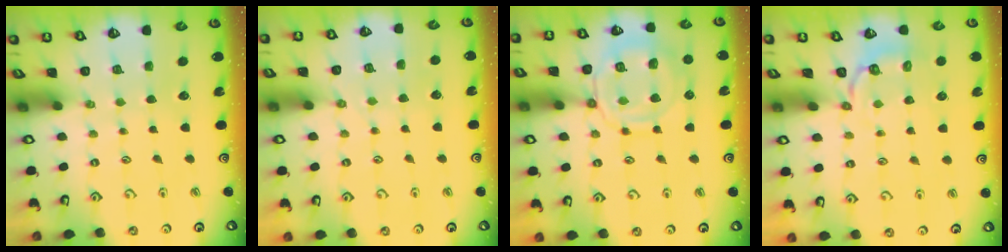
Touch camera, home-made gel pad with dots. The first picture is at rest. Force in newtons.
{"total": 5.2, "press": 5.2, "slide": 0.7}
{"total": 14.4, "press": 14.3, "slide": 1.4}
{"total": 3.5, "press": 2.6, "slide": 2.4}